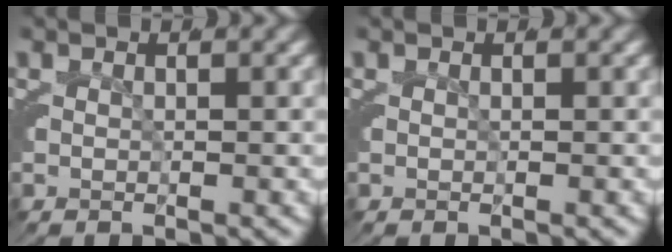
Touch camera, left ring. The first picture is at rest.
{"total": 0.0}